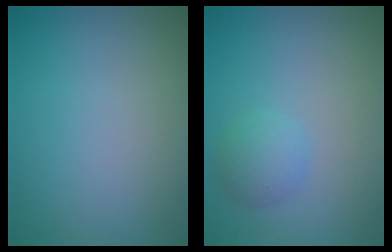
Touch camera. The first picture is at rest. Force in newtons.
{"total": 1.8, "press": 1.8, "slide": 0.1}